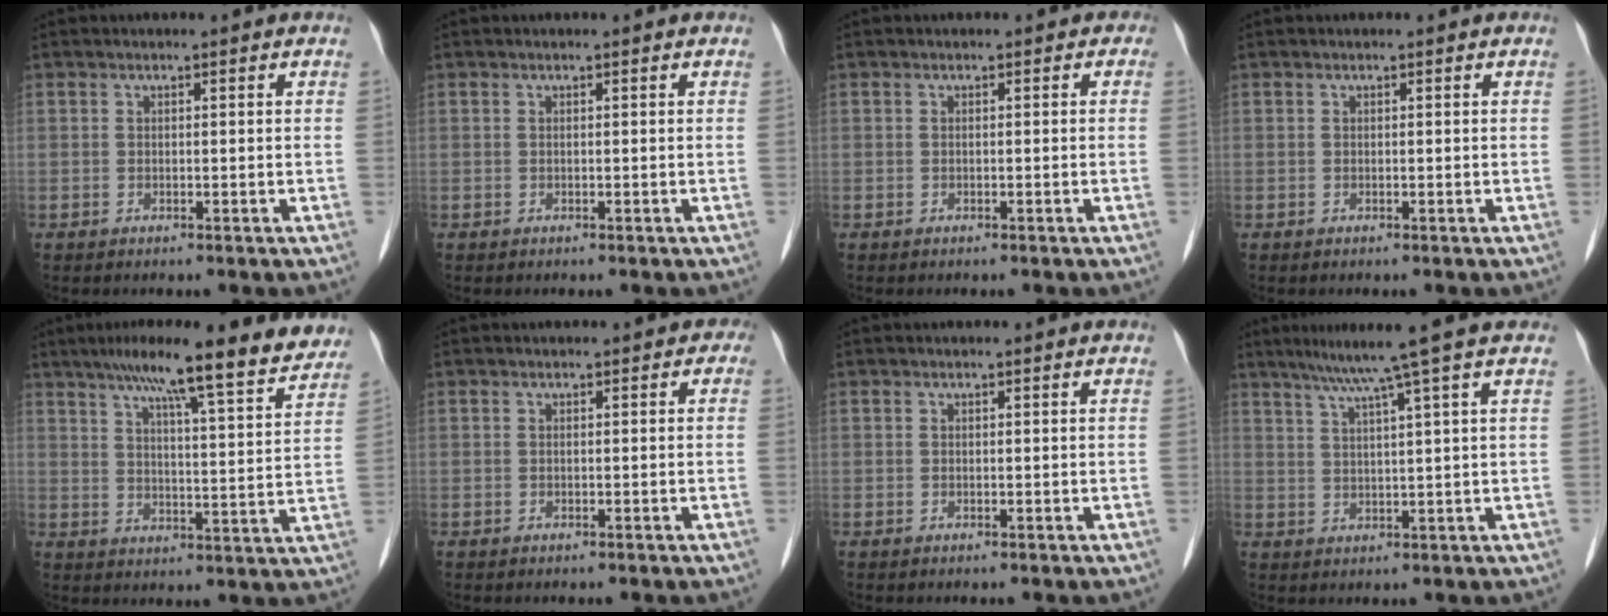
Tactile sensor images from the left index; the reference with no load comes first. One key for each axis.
{"total": 0.0}
{"total": 0.6, "fx": -0.3, "fy": 0.5, "fz": -0.1, "tx": 0.008, "ty": 0.008, "tz": -0.012}
{"total": 0.0}
{"total": 16.9, "fx": 14.0, "fy": 1.7, "fz": 9.4, "tx": -0.134, "ty": 0.010, "tz": 0.187}
{"total": 0.8, "fx": -0.2, "fy": 0.7, "fz": 0.1, "tx": 0.010, "ty": 0.009, "tz": -0.011}
{"total": 0.0}
{"total": 6.8, "fx": 5.0, "fy": -2.1, "fz": 4.2, "tx": -0.067, "ty": 0.012, "tz": 0.081}